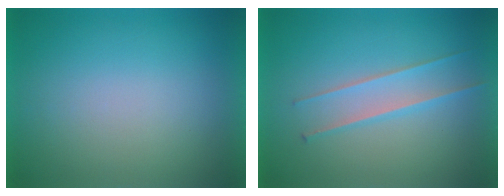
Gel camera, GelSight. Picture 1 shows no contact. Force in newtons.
{"total": 2.0}